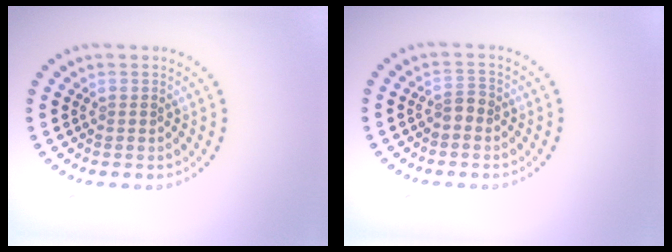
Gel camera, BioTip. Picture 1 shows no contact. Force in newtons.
{"total": 1.2, "press": 1.0, "slide": 0.6}